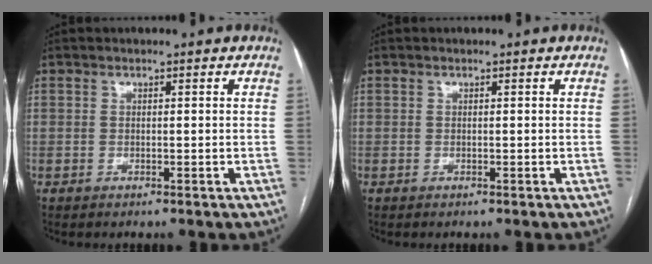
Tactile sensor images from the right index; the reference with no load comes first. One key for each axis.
{"total": 0.0}